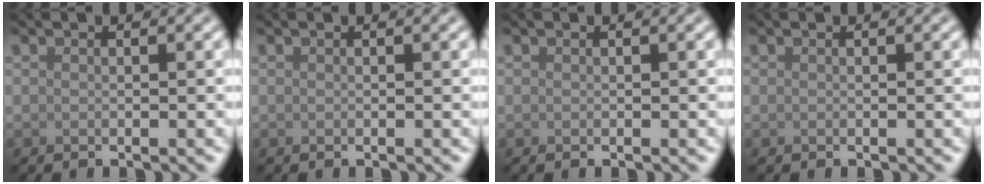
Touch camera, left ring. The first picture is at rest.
{"total": 0.0}
{"total": 0.0}
{"total": 0.0}